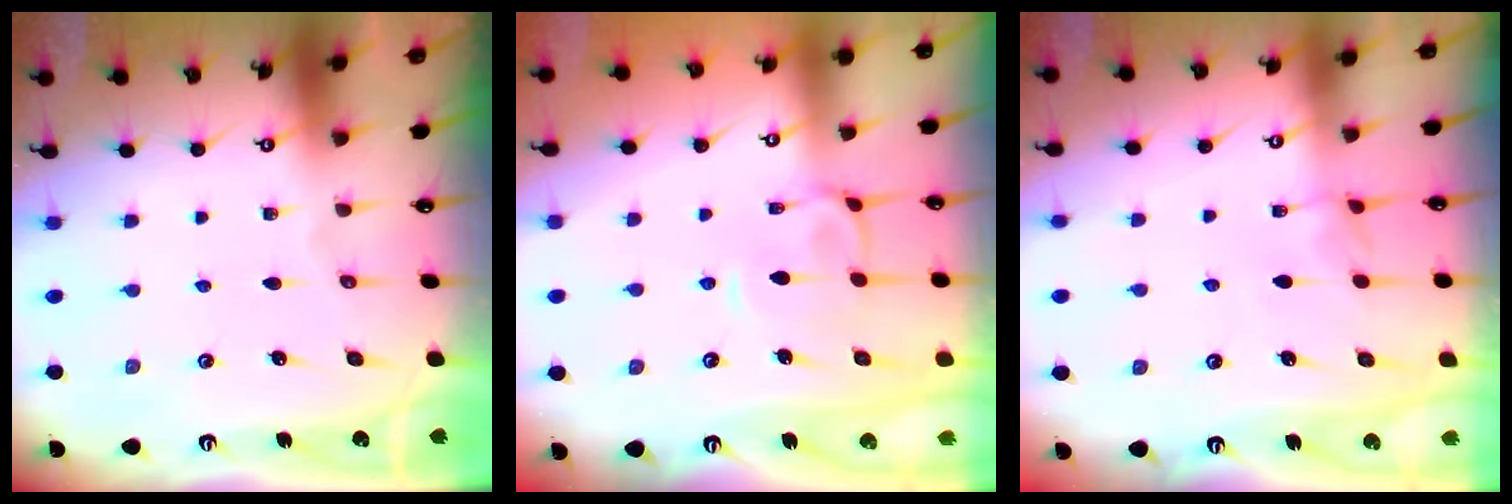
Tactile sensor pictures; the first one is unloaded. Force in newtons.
{"total": 1.8, "press": 1.5, "slide": 0.9}
{"total": 1.1, "press": 0.9, "slide": 0.5}